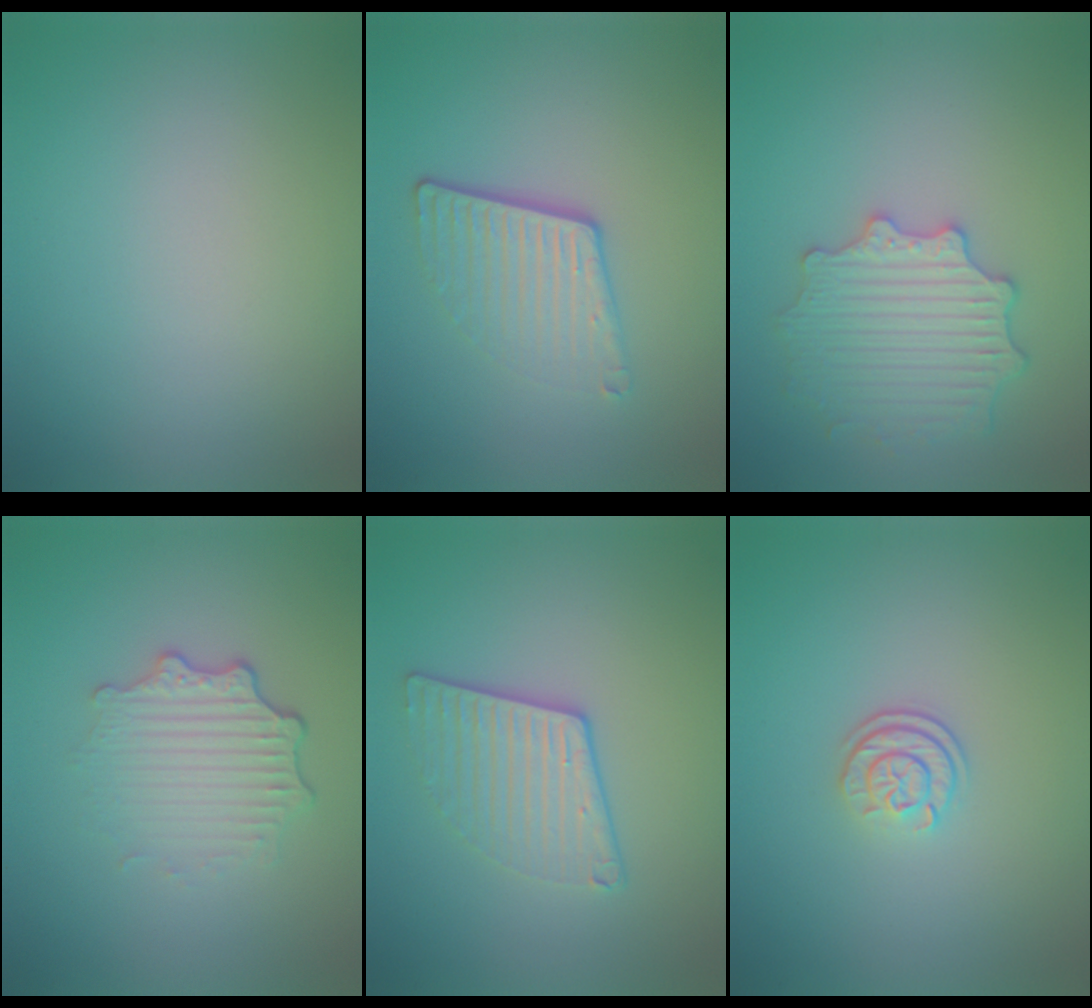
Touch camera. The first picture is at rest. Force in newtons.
{"total": 3.9, "press": 2.7, "slide": 2.8}
{"total": 4.1, "press": 4.0, "slide": 1.0}
{"total": 3.4, "press": 2.6, "slide": 2.1}
{"total": 3.2, "press": 2.8, "slide": 1.6}
{"total": 2.3, "press": 1.7, "slide": 1.5}